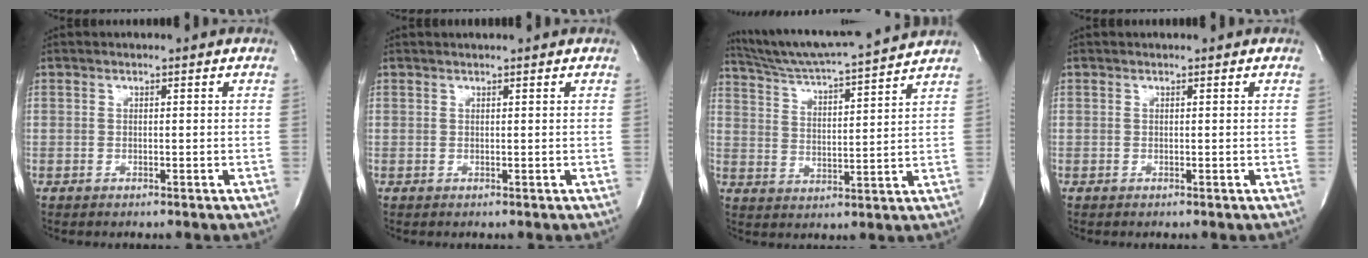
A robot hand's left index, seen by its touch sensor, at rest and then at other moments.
{"total": 1.5, "force": [1.4, -0.1, 0.5], "torque": [-0.007, 0.012, 0.024]}
{"total": 15.6, "force": [14.7, -0.8, 5.4], "torque": [-0.102, -0.008, 0.225]}
{"total": 0.0}